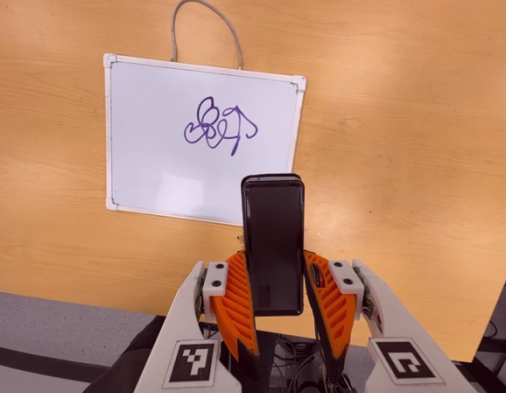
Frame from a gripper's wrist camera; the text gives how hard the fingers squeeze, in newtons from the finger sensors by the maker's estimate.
{"total": 5.3, "left": 4.1, "right": 6.5}